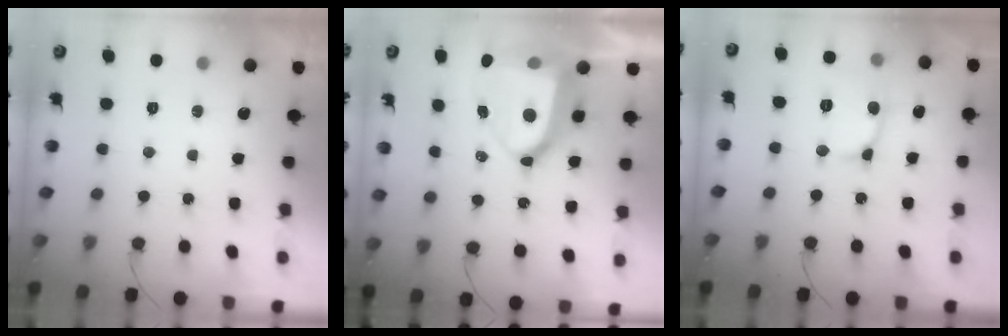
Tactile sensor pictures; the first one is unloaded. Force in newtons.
{"total": 15.1, "press": 14.9, "slide": 2.0}
{"total": 6.6, "press": 6.5, "slide": 0.7}